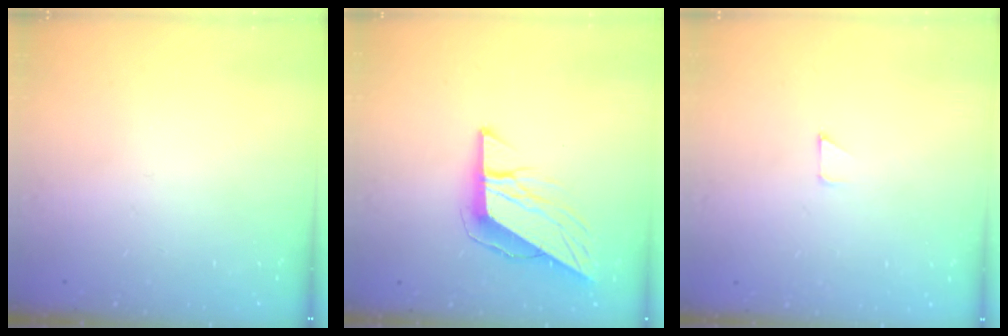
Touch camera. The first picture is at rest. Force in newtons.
{"total": 10.2, "press": 10.2, "slide": 0.6}
{"total": 2.6, "press": 2.6, "slide": 0.2}